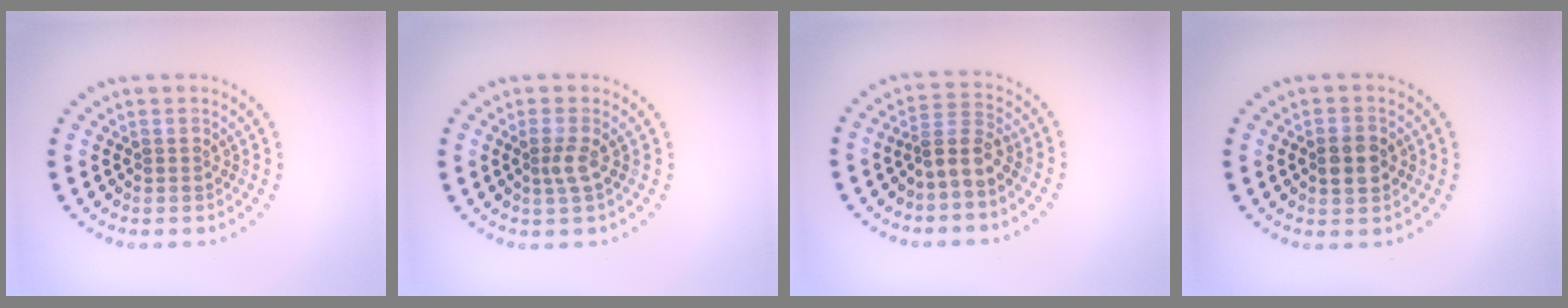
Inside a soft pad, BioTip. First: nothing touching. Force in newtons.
{"total": 1.4, "press": 1.1, "slide": 1.0}
{"total": 2.7, "press": 2.1, "slide": 1.7}
{"total": 3.0, "press": 3.0, "slide": 0.2}